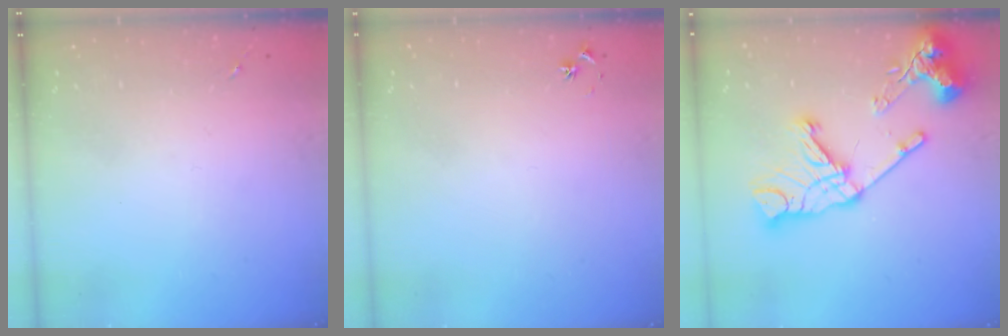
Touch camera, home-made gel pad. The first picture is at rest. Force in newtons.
{"total": 3.3, "press": 3.3, "slide": 0.3}
{"total": 20.1, "press": 20.0, "slide": 2.3}